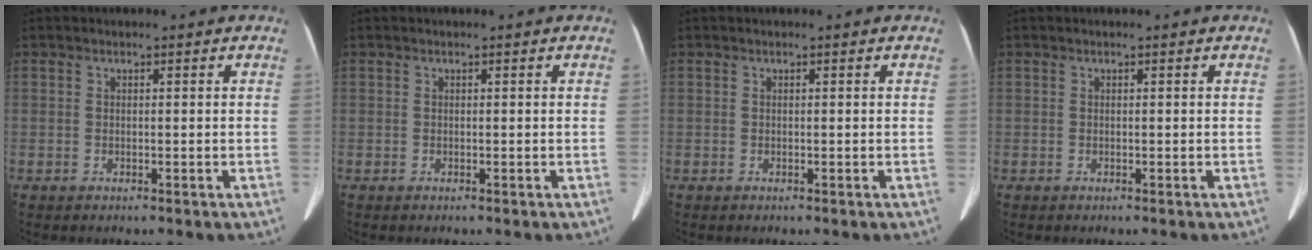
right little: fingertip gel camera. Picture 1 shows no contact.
{"total": 0.0}
{"total": 0.0}
{"total": 0.0}